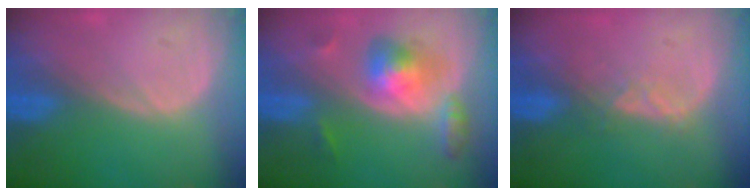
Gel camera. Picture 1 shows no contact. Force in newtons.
{"total": 6.1, "press": 6.1, "slide": 0.3}
{"total": 2.6, "press": 2.5, "slide": 0.8}